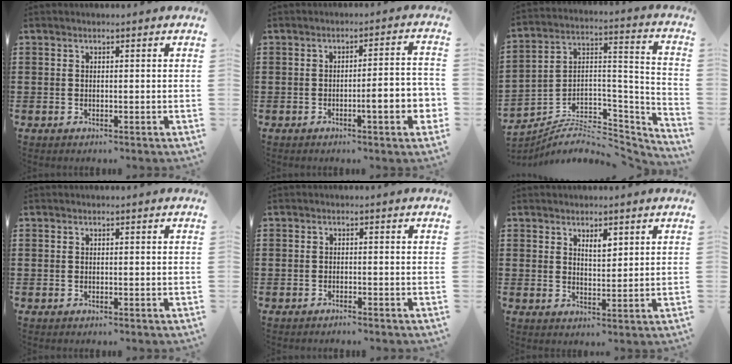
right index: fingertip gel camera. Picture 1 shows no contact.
{"total": 5.6, "force": [-1.8, 0.4, 5.3], "torque": [-0.078, -0.010, -0.031]}
{"total": 6.3, "force": [-5.3, 2.8, 2.1], "torque": [-0.035, 0.001, -0.101]}
{"total": 0.0}
{"total": 1.0, "force": [-1.0, -0.1, 0.2], "torque": [-0.006, 0.000, -0.020]}
{"total": 2.7, "force": [1.9, 1.0, 1.7], "torque": [-0.027, 0.001, 0.031]}